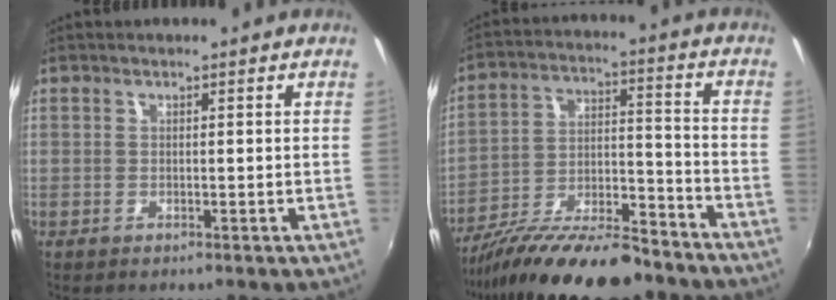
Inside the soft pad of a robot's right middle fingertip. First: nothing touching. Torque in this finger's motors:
{"motor_torque": [1.09, -1.05, 0.33, 0.08]}